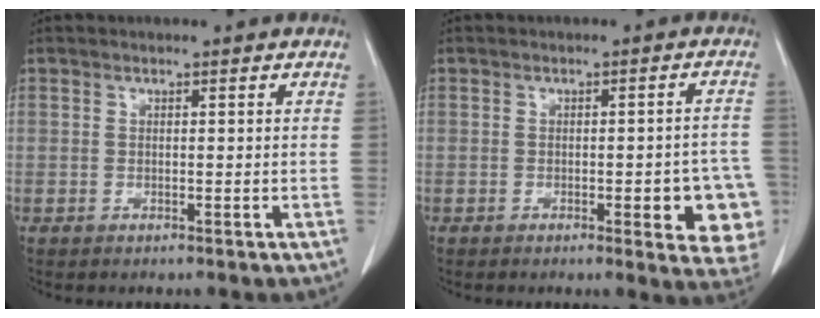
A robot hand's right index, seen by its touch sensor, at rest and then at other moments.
{"total": 9.5, "force": [-3.2, 2.4, 8.7], "torque": [-0.066, 0.006, -0.036]}